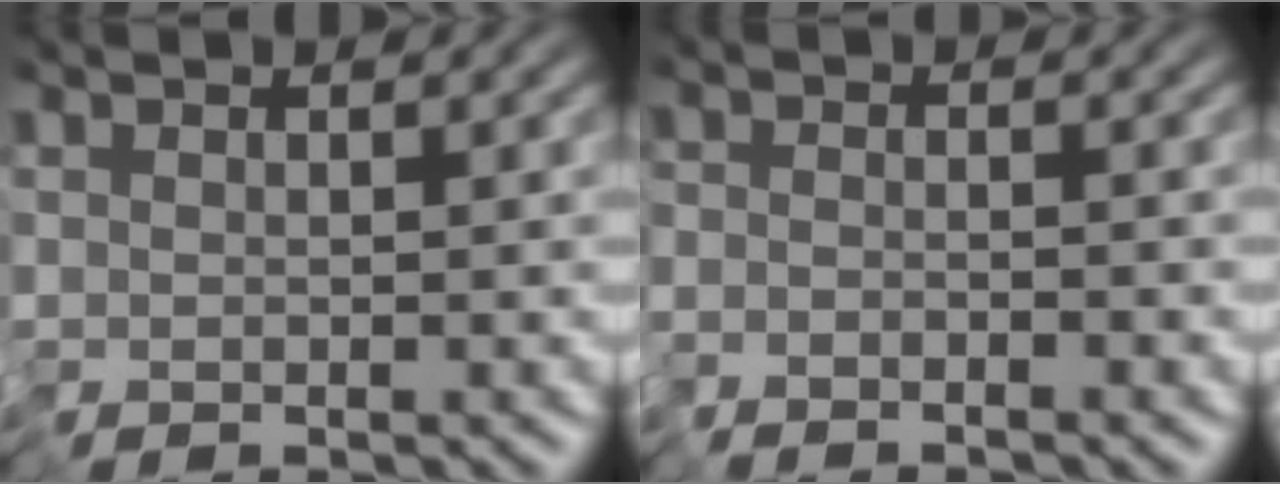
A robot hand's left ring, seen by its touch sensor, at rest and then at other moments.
{"total": 1.8, "force": [-1.8, 0.2, -0.1], "torque": [0.016, 0.004, -0.035]}